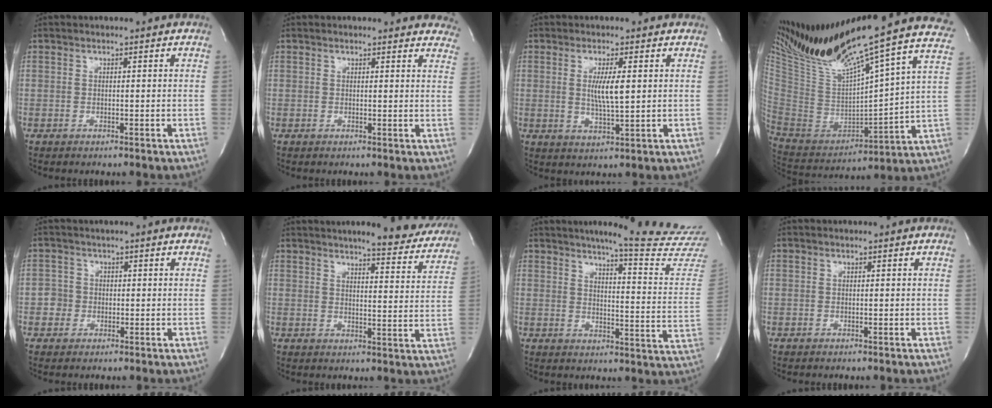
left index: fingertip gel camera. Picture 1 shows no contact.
{"total": 11.0, "force": [10.5, 2.7, 1.8], "torque": [0.012, -0.032, 0.082]}
{"total": 4.7, "force": [0.5, 0.3, 4.7], "torque": [-0.089, -0.015, 0.012]}
{"total": 32.0, "force": [26.9, -0.1, 17.4], "torque": [-0.304, -0.078, 0.411]}
{"total": 2.1, "force": [-0.6, 2.0, 0.0], "torque": [0.008, 0.003, -0.014]}
{"total": 13.9, "force": [12.5, 1.9, 5.6], "torque": [-0.055, -0.039, 0.132]}
{"total": 18.8, "force": [17.5, -1.6, 6.9], "torque": [-0.096, -0.128, 0.195]}
{"total": 0.0}